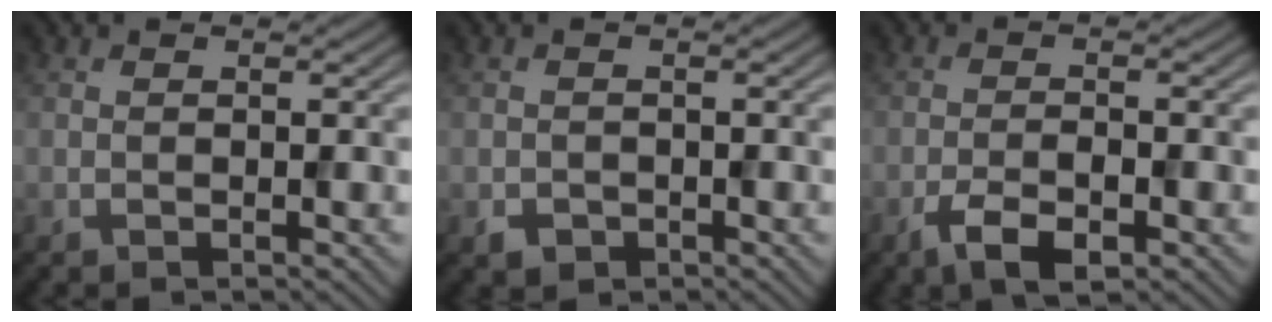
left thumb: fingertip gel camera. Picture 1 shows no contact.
{"total": 1.5, "force": [-0.8, 1.2, 0.5], "torque": [-0.009, -0.007, -0.017]}
{"total": 4.3, "force": [-2.4, 1.7, 3.2], "torque": [-0.060, -0.003, -0.045]}